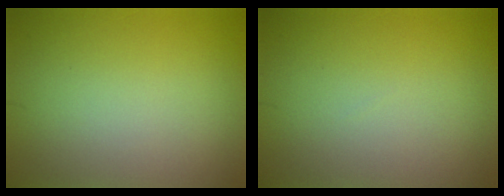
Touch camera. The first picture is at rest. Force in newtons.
{"total": 0.0}